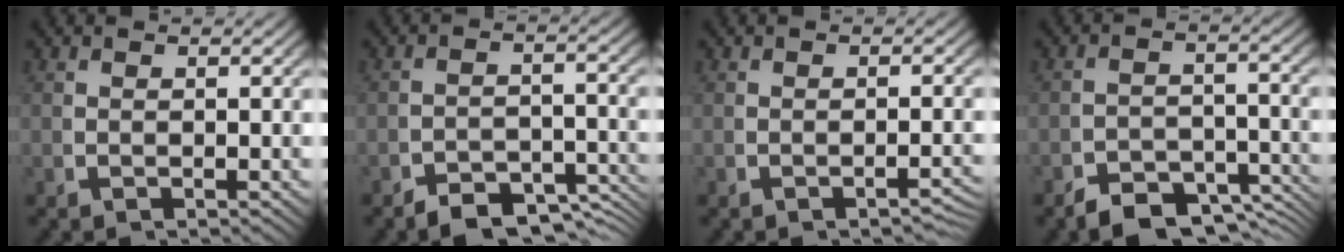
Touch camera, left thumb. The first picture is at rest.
{"total": 5.6, "force": [-4.3, 2.6, 2.5], "torque": [-0.030, -0.018, -0.072]}
{"total": 2.2, "force": [-1.8, 0.6, 1.1], "torque": [-0.015, 0.003, -0.029]}
{"total": 6.4, "force": [-4.7, 3.4, 2.7], "torque": [-0.035, -0.023, -0.080]}